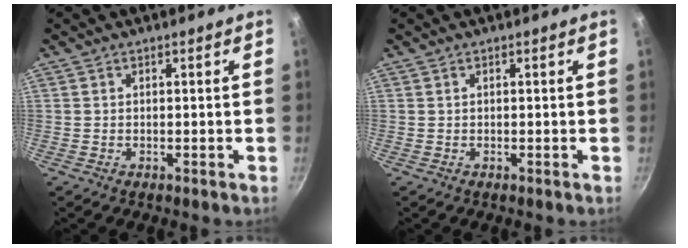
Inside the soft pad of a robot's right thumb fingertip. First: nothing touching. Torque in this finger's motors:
{"motor_torque": [-0.02, 0.02, 0.00, 0.00, 0.00]}